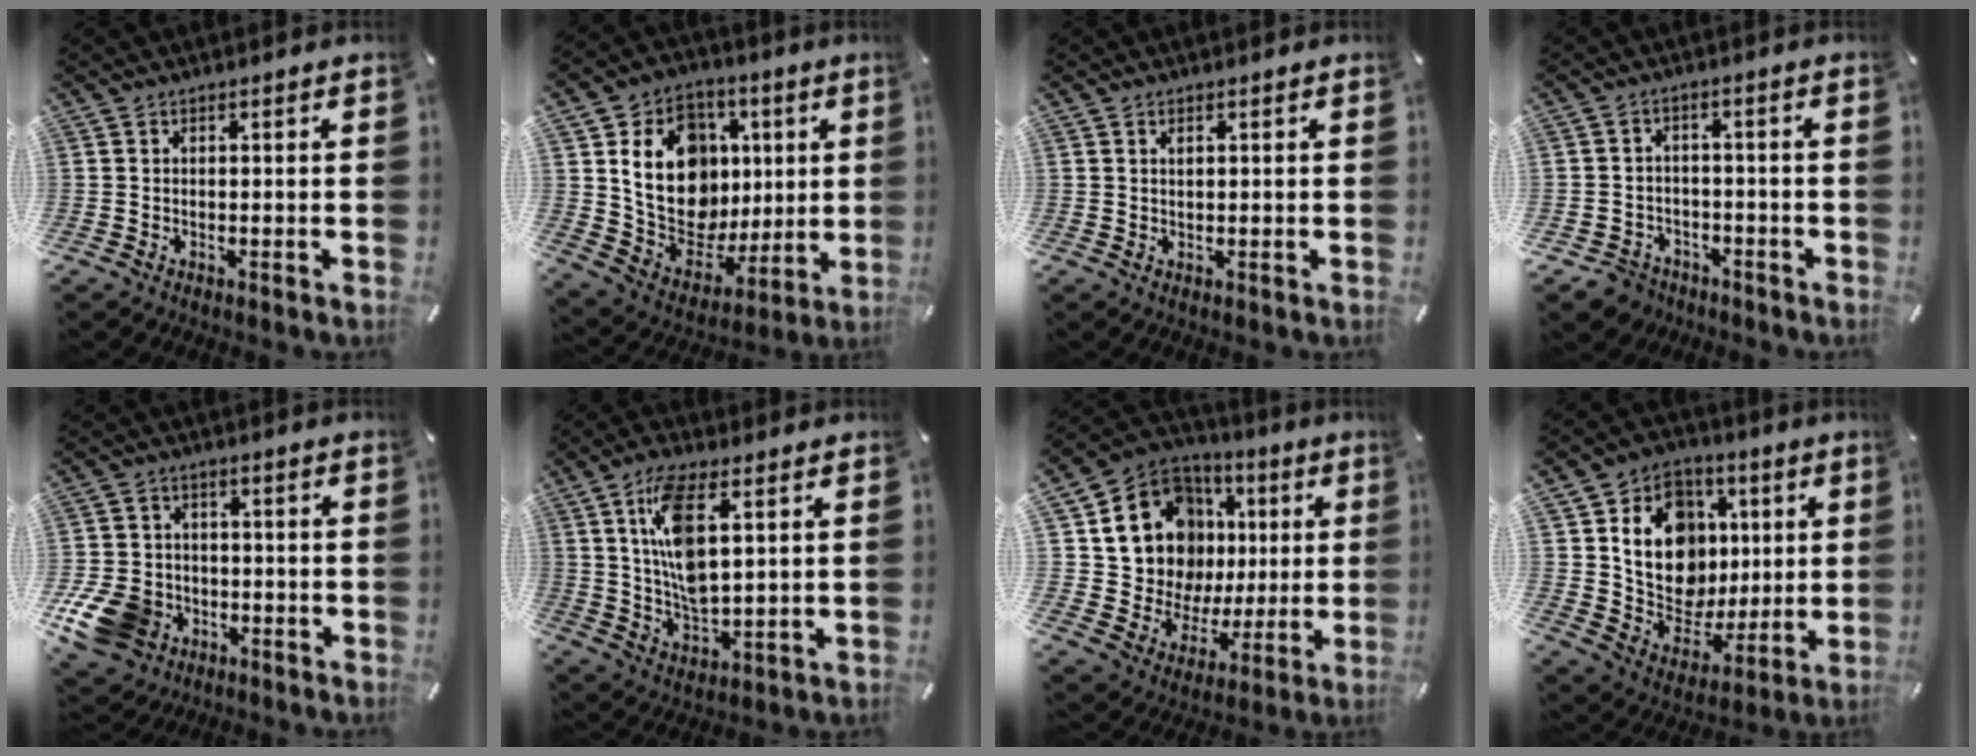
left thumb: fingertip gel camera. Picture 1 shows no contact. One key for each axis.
{"total": 19.7, "fx": 4.0, "fy": 15.9, "fz": 11.0, "tx": -0.191, "ty": -0.007, "tz": 0.086}
{"total": 1.0, "fx": 0.4, "fy": 0.5, "fz": 0.8, "tx": -0.016, "ty": 0.001, "tz": 0.007}
{"total": 4.7, "fx": -2.7, "fy": 3.8, "fz": 0.8, "tx": -0.029, "ty": 0.014, "tz": -0.053}
{"total": 11.5, "fx": -4.6, "fy": 9.1, "fz": 5.2, "tx": -0.105, "ty": 0.031, "tz": -0.082}
{"total": 12.4, "fx": 4.4, "fy": 5.2, "fz": 10.3, "tx": -0.222, "ty": -0.005, "tz": 0.075}
{"total": 15.5, "fx": 4.8, "fy": 12.9, "fz": 7.0, "tx": -0.130, "ty": -0.035, "tz": 0.105}
{"total": 17.3, "fx": 3.9, "fy": 14.2, "fz": 9.2, "tx": -0.155, "ty": -0.012, "tz": 0.080}